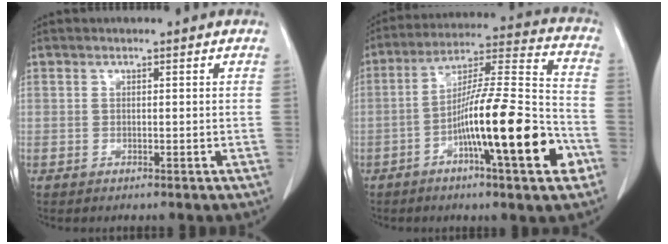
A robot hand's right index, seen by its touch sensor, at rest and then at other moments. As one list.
[{"total": 18.8, "force": [-6.9, 1.3, 17.5], "torque": [-0.279, 0.001, -0.110]}]